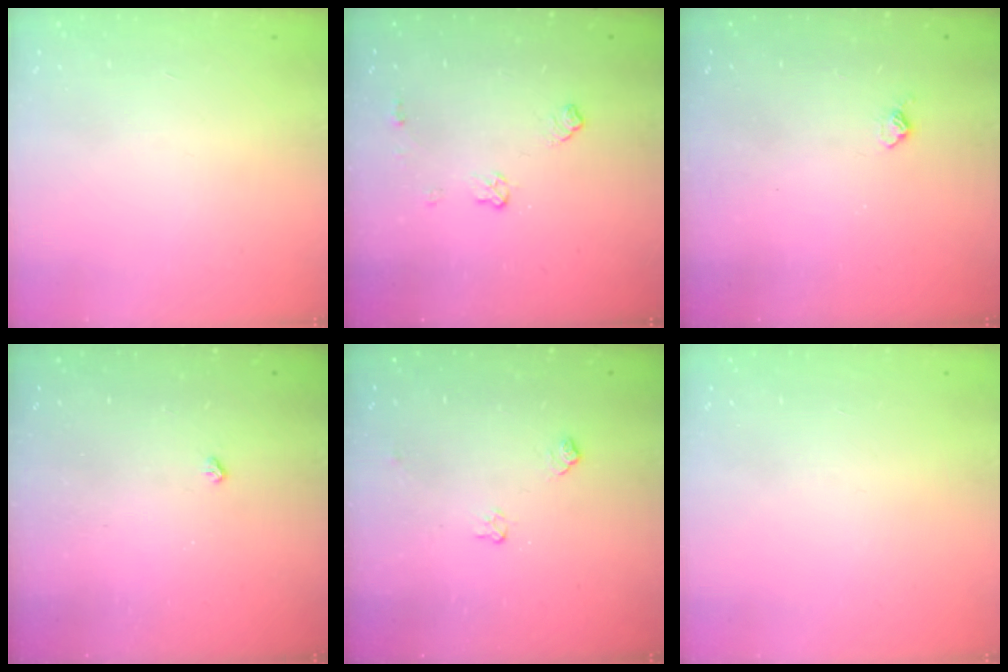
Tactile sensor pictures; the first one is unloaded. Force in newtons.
{"total": 5.6, "press": 5.6, "slide": 1.0}
{"total": 5.0, "press": 5.0, "slide": 0.8}
{"total": 2.2, "press": 2.1, "slide": 0.4}
{"total": 5.0, "press": 5.0, "slide": 0.7}
{"total": 0.0}